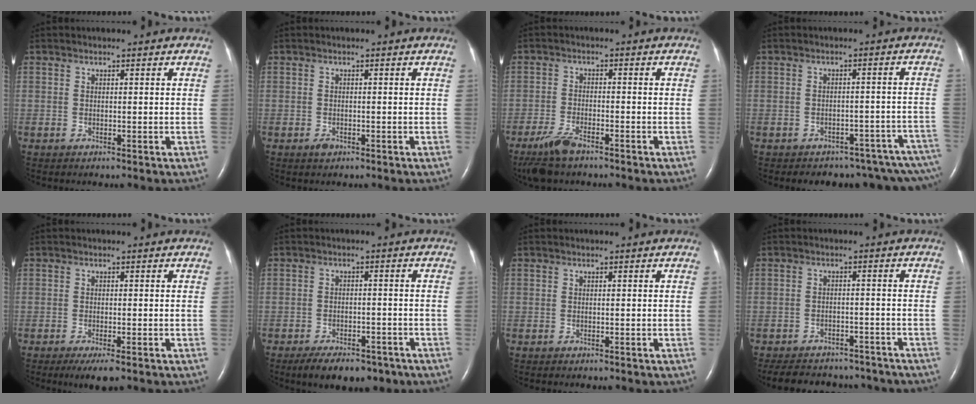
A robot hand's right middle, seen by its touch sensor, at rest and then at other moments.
{"total": 1.0, "force": [-0.6, 0.5, 0.5], "torque": [-0.012, -0.001, -0.007]}
{"total": 5.7, "force": [-4.4, 1.3, 3.4], "torque": [-0.079, -0.014, -0.082]}
{"total": 12.6, "force": [-11.1, 4.5, 4.0], "torque": [-0.025, 0.038, -0.115]}
{"total": 3.3, "force": [-2.1, 0.6, 2.5], "torque": [-0.040, -0.009, -0.032]}
{"total": 8.6, "force": [-6.4, 4.0, 4.1], "torque": [-0.054, 0.003, -0.093]}
{"total": 0.0}
{"total": 15.6, "force": [-13.6, 5.9, 4.8], "torque": [-0.114, -0.002, -0.168]}